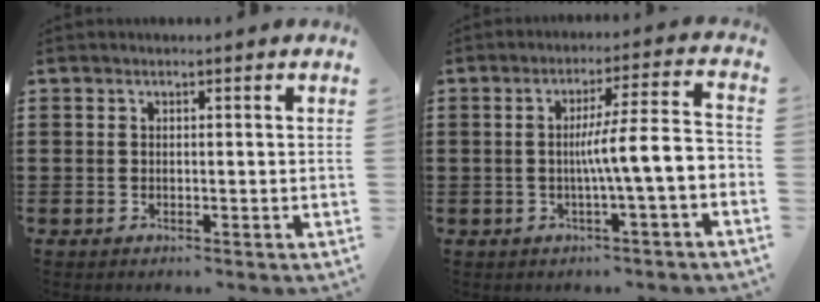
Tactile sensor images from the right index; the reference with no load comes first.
{"total": 7.6, "force": [-1.7, 0.7, 7.4], "torque": [-0.131, -0.001, -0.034]}